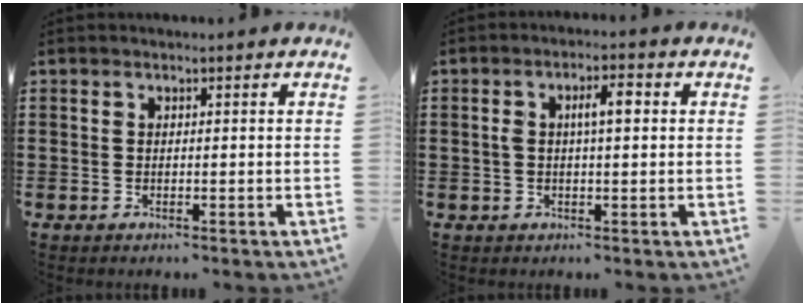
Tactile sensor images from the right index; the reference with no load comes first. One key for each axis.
{"total": 4.3, "fx": 0.6, "fy": 1.5, "fz": 4.0, "tx": -0.071, "ty": 0.007, "tz": 0.004}